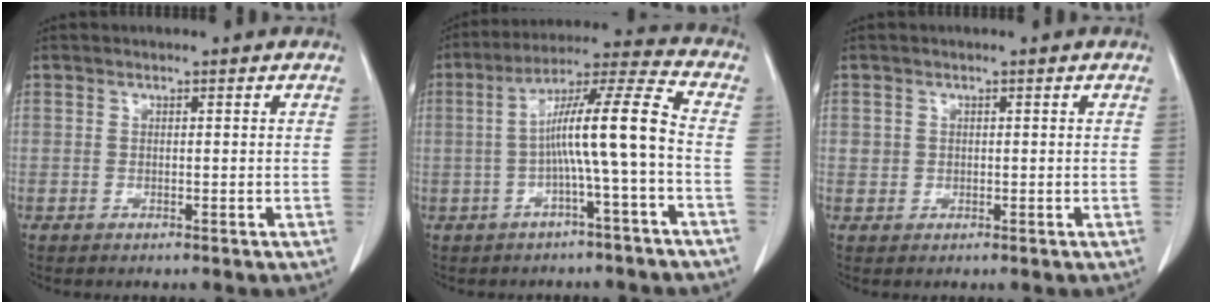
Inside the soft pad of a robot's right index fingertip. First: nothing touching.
{"total": 10.8, "force": [-1.5, -1.0, 10.7], "torque": [-0.180, 0.028, -0.032]}
{"total": 1.3, "force": [0.3, 1.2, 0.2], "torque": [0.008, 0.006, 0.002]}